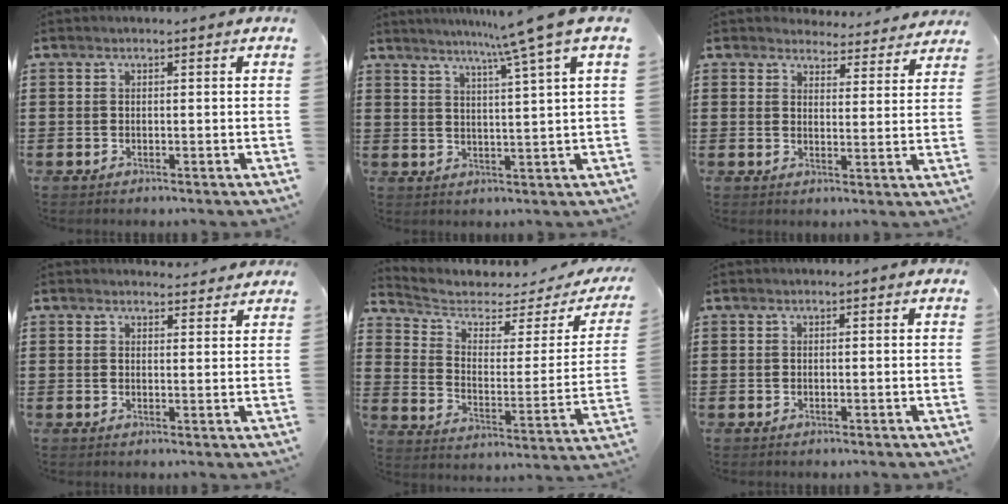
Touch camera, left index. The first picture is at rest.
{"total": 7.1, "force": [5.1, -1.9, 4.5], "torque": [-0.098, -0.021, 0.082]}
{"total": 4.2, "force": [4.2, 0.5, 0.2], "torque": [-0.013, -0.025, 0.073]}
{"total": 2.3, "force": [2.2, 0.4, 0.1], "torque": [0.001, -0.005, 0.041]}
{"total": 3.8, "force": [3.0, 1.8, 1.7], "torque": [-0.057, -0.021, 0.045]}
{"total": 0.0}